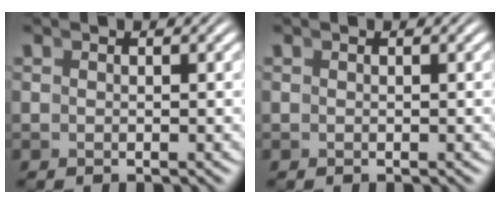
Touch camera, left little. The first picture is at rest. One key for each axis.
{"total": 0.0}